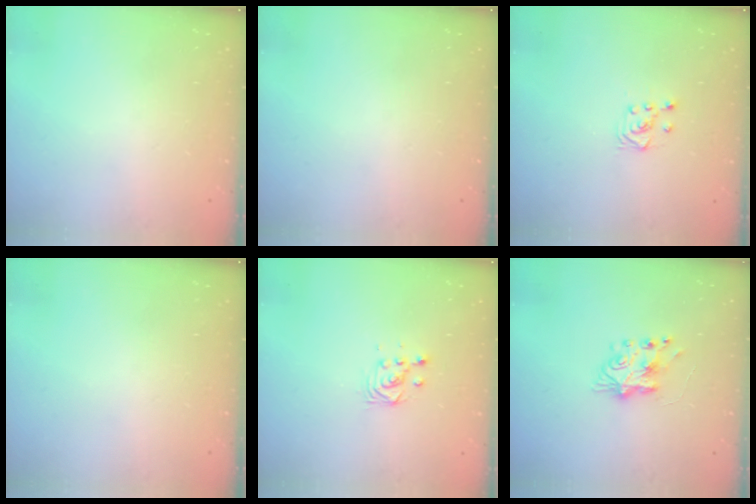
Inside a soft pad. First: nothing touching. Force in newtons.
{"total": 0.0}
{"total": 3.9, "press": 3.8, "slide": 0.7}
{"total": 0.0}
{"total": 3.7, "press": 3.7, "slide": 0.3}
{"total": 7.9, "press": 7.8, "slide": 1.0}